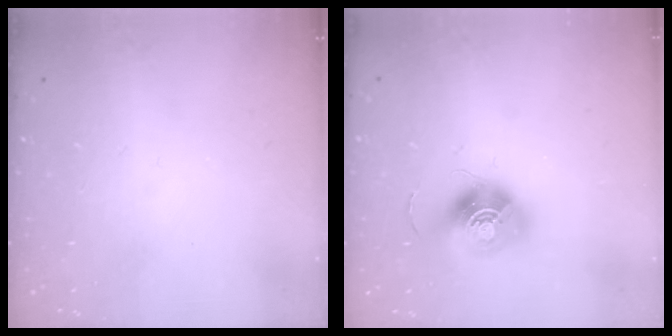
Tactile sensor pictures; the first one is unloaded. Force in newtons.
{"total": 13.5, "press": 13.5, "slide": 0.6}